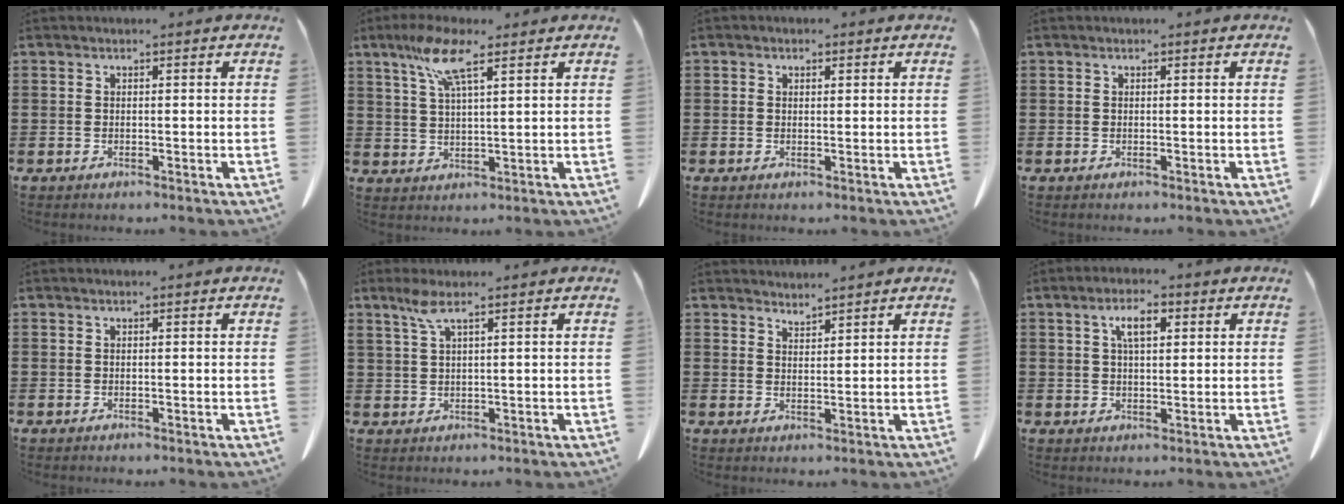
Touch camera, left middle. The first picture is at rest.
{"total": 7.9, "force": [4.7, 1.4, 6.2], "torque": [-0.133, 0.007, 0.082]}
{"total": 0.9, "force": [0.5, 0.7, 0.3], "torque": [0.000, 0.002, 0.006]}
{"total": 0.0}
{"total": 0.0}
{"total": 2.9, "force": [1.7, 0.4, 2.4], "torque": [-0.053, 0.002, 0.030]}
{"total": 2.2, "force": [2.2, -0.2, -0.3], "torque": [0.000, -0.004, 0.043]}
{"total": 4.3, "force": [1.6, 1.6, 3.7], "torque": [-0.071, 0.008, 0.024]}